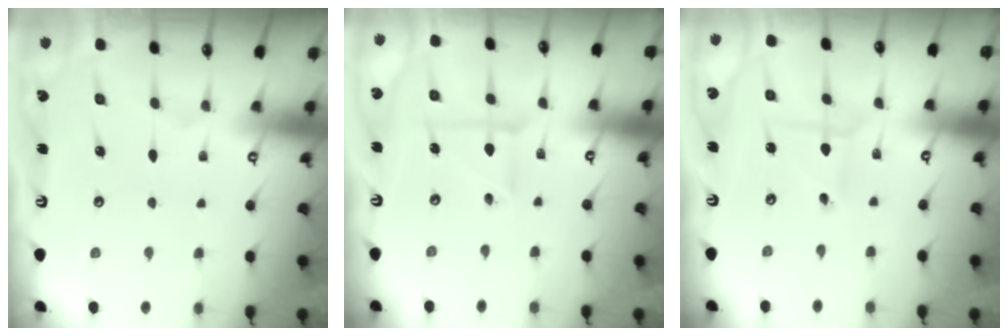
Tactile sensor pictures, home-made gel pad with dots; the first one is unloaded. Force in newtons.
{"total": 4.5, "press": 4.4, "slide": 0.7}
{"total": 1.0, "press": 1.0, "slide": 0.1}